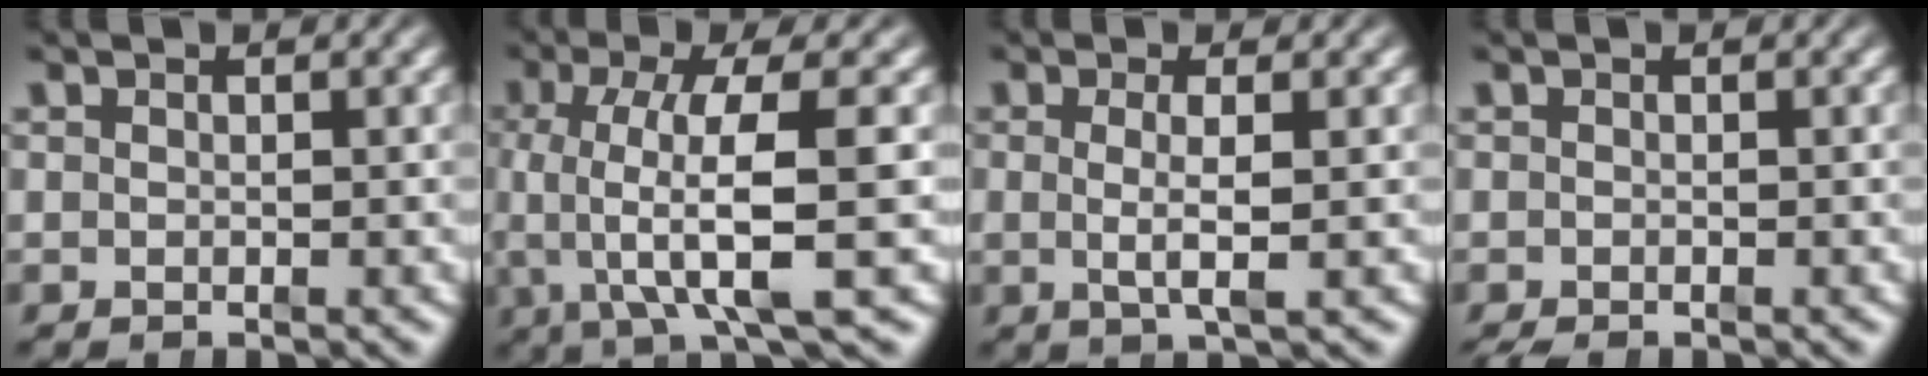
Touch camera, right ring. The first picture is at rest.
{"total": 6.9, "force": [0.4, 2.5, 6.4], "torque": [-0.134, -0.013, 0.012]}
{"total": 3.0, "force": [0.0, 0.3, 3.0], "torque": [-0.055, -0.010, 0.008]}
{"total": 1.0, "force": [-1.0, 0.1, 0.2], "torque": [-0.006, -0.011, -0.010]}